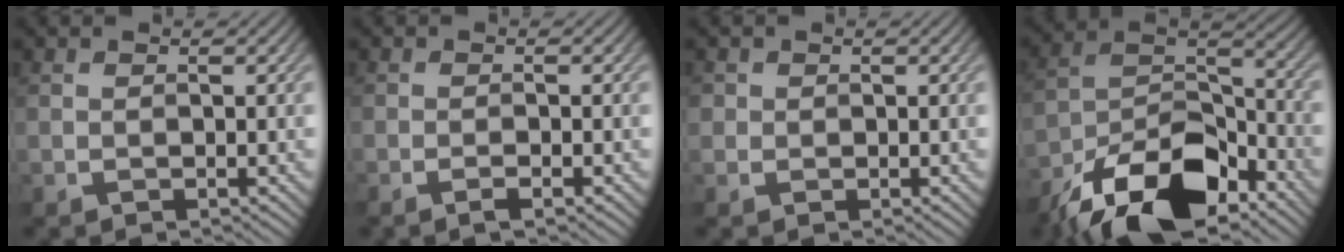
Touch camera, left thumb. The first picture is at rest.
{"total": 1.3, "force": [-0.8, 0.1, 1.0], "torque": [-0.018, 0.003, -0.017]}
{"total": 1.2, "force": [0.3, 1.1, 0.2], "torque": [-0.001, -0.002, 0.001]}
{"total": 15.1, "force": [-10.7, 6.4, 8.5], "torque": [-0.172, -0.012, -0.200]}